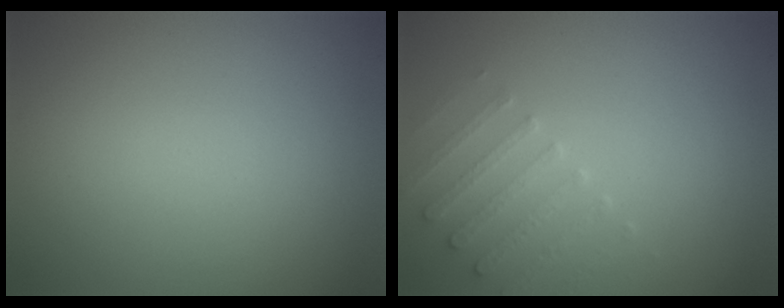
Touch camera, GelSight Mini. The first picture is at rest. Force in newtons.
{"total": 2.3, "press": 2.2, "slide": 0.6}